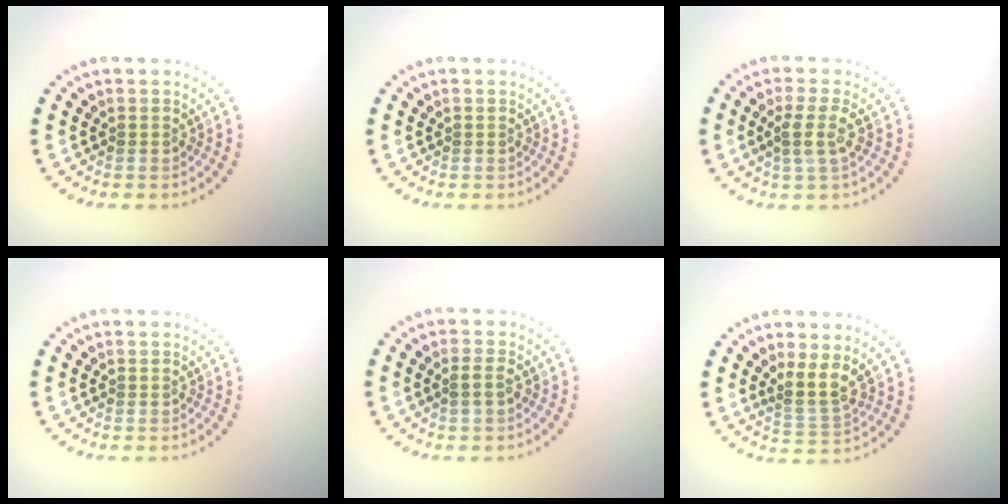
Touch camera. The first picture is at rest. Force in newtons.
{"total": 0.0}
{"total": 2.2, "press": 1.9, "slide": 1.2}
{"total": 0.0}
{"total": 0.9, "press": 0.9, "slide": 0.2}
{"total": 2.9, "press": 2.0, "slide": 2.0}